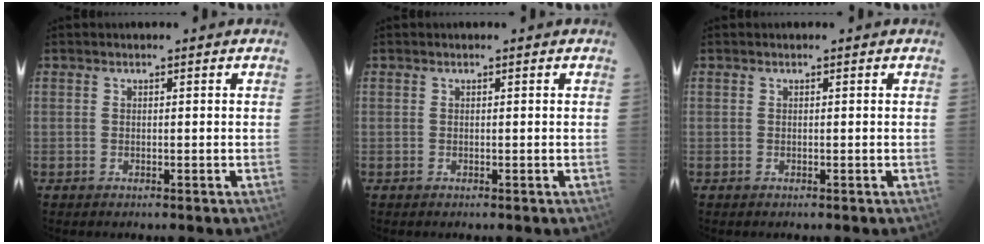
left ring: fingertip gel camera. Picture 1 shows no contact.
{"total": 0.0}
{"total": 0.0}